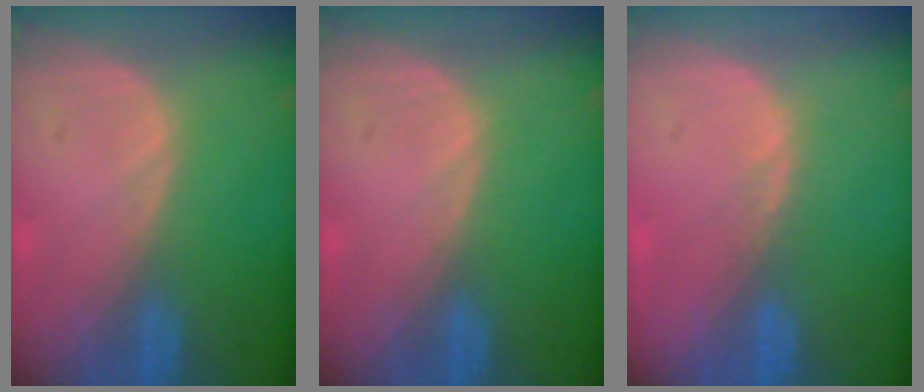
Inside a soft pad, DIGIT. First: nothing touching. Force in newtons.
{"total": 0.0}
{"total": 0.8, "press": 0.8, "slide": 0.3}